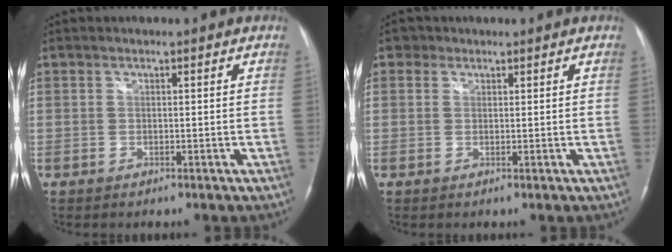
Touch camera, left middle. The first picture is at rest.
{"total": 1.1, "force": [0.9, 0.6, -0.3], "torque": [0.005, 0.009, 0.015]}